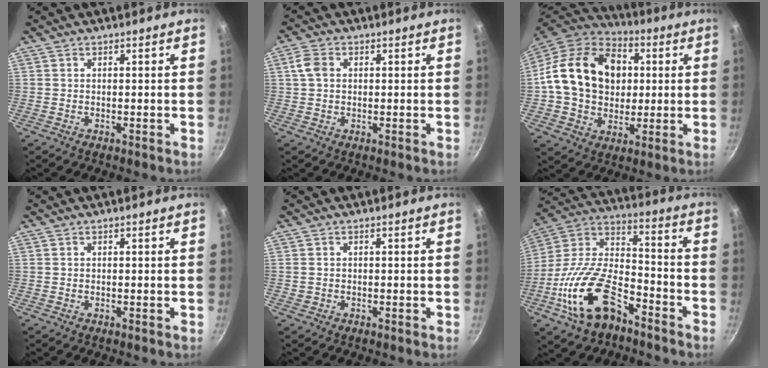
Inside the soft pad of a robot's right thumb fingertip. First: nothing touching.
{"total": 3.9, "force": [0.8, 2.9, 2.5], "torque": [-0.046, 0.006, 0.009]}
{"total": 21.8, "force": [3.9, 15.6, 14.6], "torque": [-0.233, 0.017, 0.057]}
{"total": 0.0}
{"total": 0.7, "force": [-0.1, 0.6, 0.2], "torque": [-0.003, 0.001, 0.000]}
{"total": 20.5, "force": [-10.1, 10.9, 14.1], "torque": [-0.250, 0.071, -0.201]}